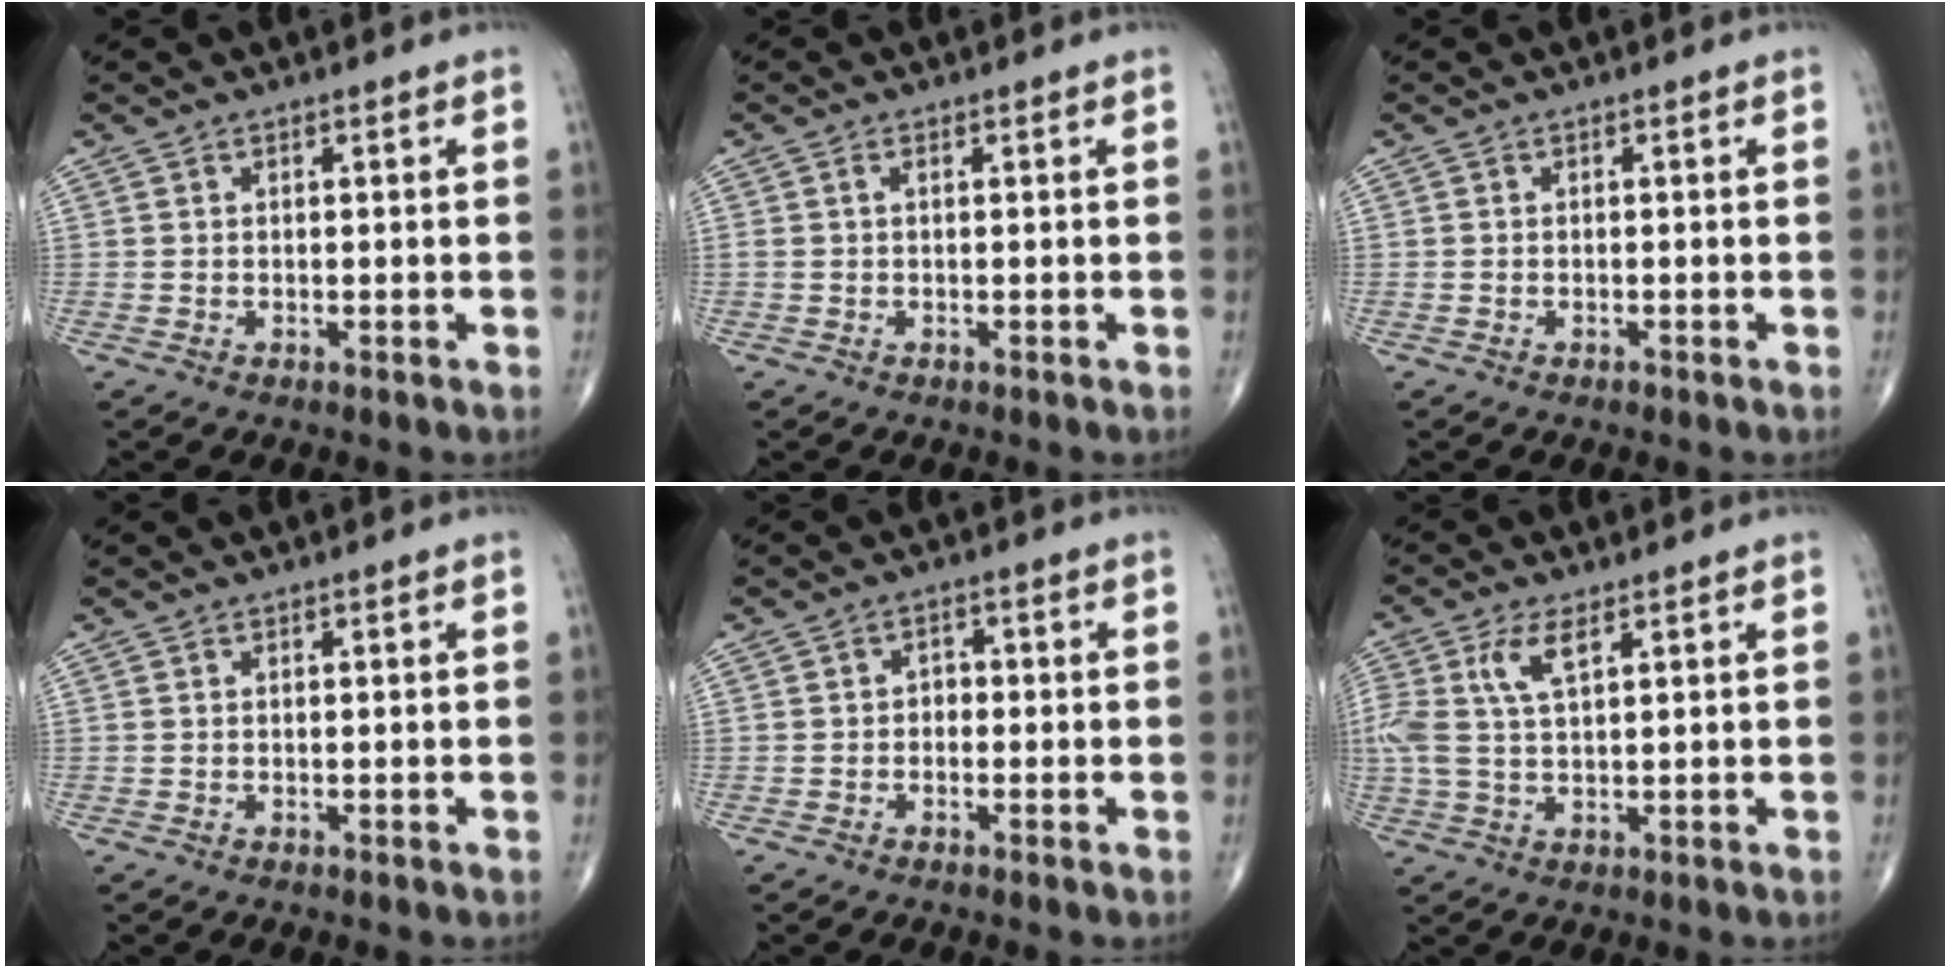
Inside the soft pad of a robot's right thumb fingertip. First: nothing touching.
{"total": 0.8, "force": [0.2, 0.3, 0.8], "torque": [-0.022, 0.006, 0.004]}
{"total": 0.5, "force": [-0.4, 0.3, 0.2], "torque": [-0.006, 0.001, -0.008]}
{"total": 0.0}
{"total": 1.9, "force": [-0.5, 1.5, 1.0], "torque": [0.001, 0.009, -0.017]}
{"total": 7.1, "force": [2.6, 2.8, 6.0], "torque": [-0.151, 0.005, 0.054]}